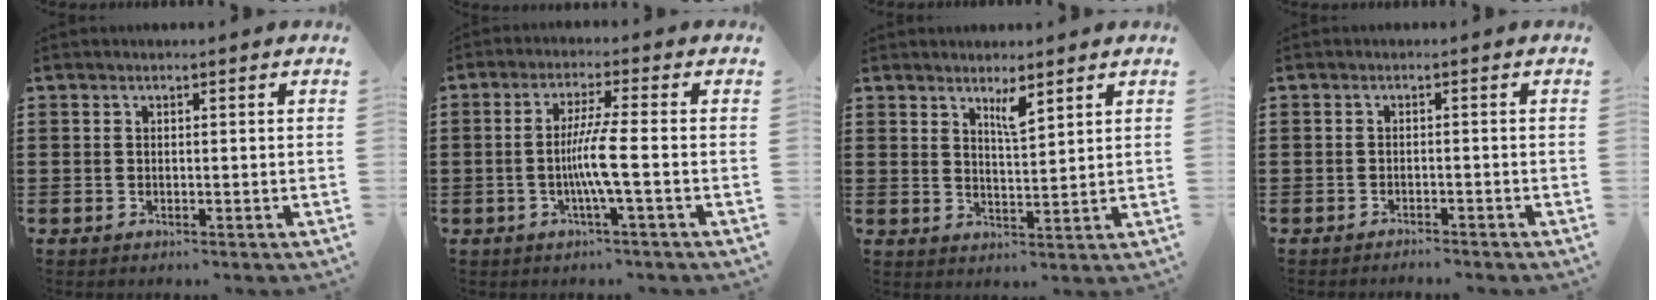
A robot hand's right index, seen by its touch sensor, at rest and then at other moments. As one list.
[{"total": 5.8, "force": [-1.2, -0.5, 5.6], "torque": [-0.107, -0.012, -0.029]}, {"total": 3.8, "force": [2.7, 0.8, 2.5], "torque": [-0.040, -0.001, 0.043]}, {"total": 1.3, "force": [-1.3, -0.1, 0.1], "torque": [-0.005, 0.000, -0.028]}]